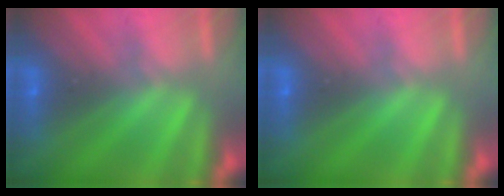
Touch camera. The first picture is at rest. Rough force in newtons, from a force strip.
{"total": 0.0}